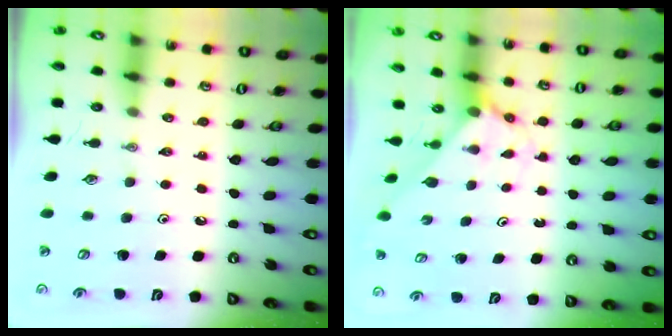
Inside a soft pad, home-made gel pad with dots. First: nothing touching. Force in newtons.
{"total": 2.6, "press": 2.6, "slide": 0.2}